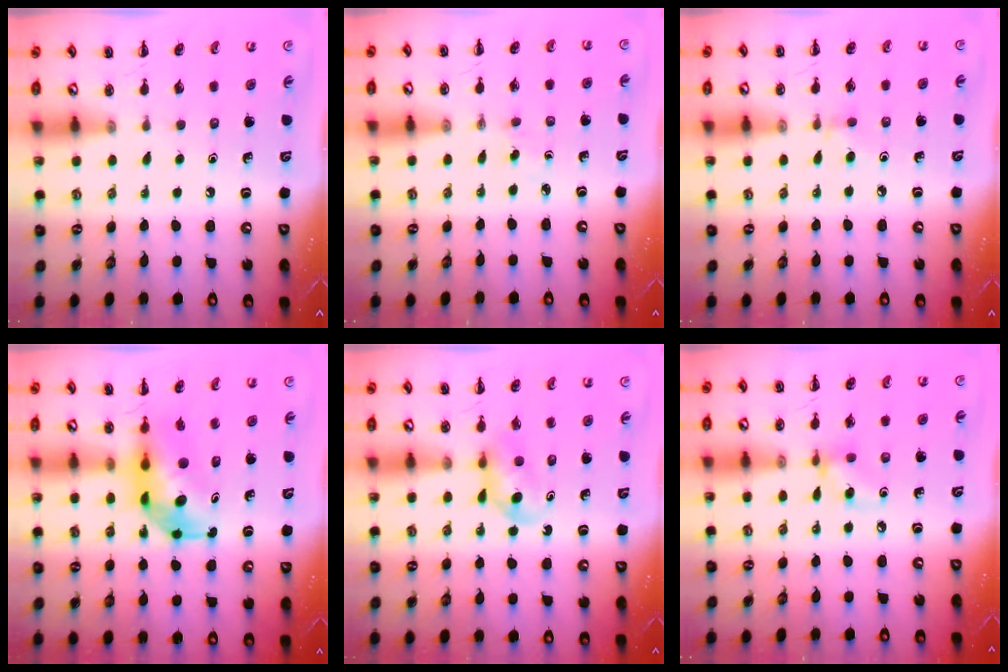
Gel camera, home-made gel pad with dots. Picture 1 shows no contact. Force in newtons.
{"total": 0.9, "press": 0.7, "slide": 0.5}
{"total": 2.2, "press": 2.0, "slide": 0.8}
{"total": 6.7, "press": 6.5, "slide": 1.6}
{"total": 4.5, "press": 4.3, "slide": 1.4}
{"total": 5.6, "press": 5.6, "slide": 0.3}